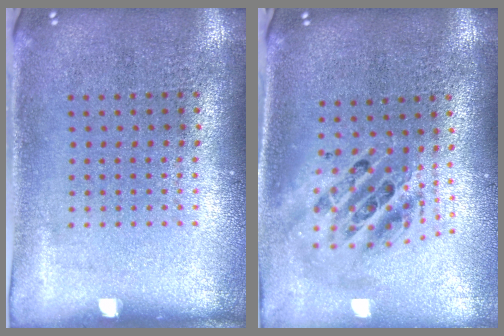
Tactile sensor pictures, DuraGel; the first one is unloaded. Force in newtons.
{"total": 2.2, "press": 1.6, "slide": 1.4}